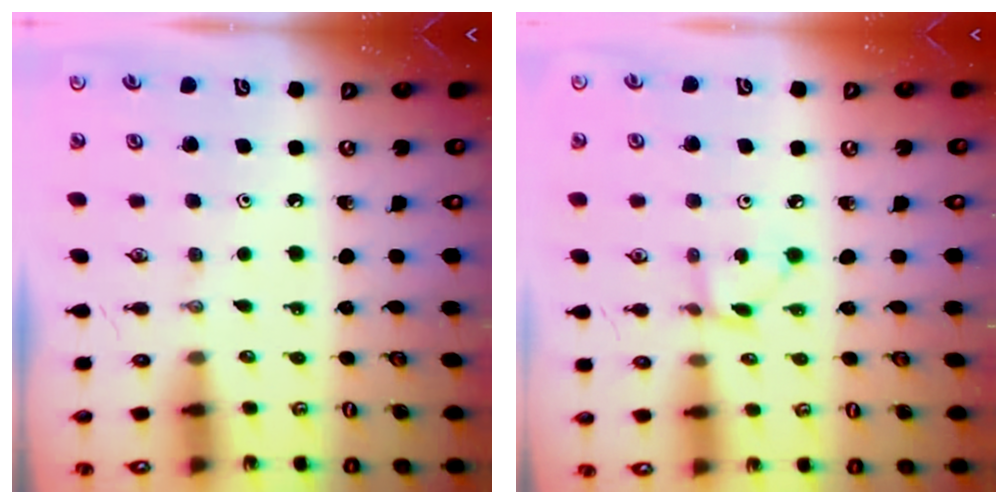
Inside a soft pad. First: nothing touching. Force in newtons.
{"total": 2.1, "press": 2.0, "slide": 0.2}